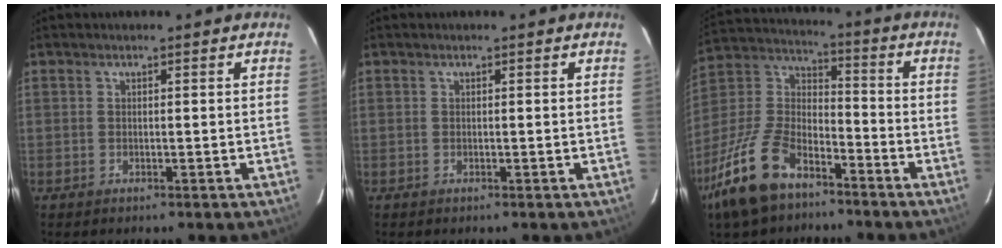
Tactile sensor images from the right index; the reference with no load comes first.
{"total": 0.0}
{"total": 14.8, "force": [-9.8, 6.6, 8.9], "torque": [-0.206, 0.001, -0.192]}